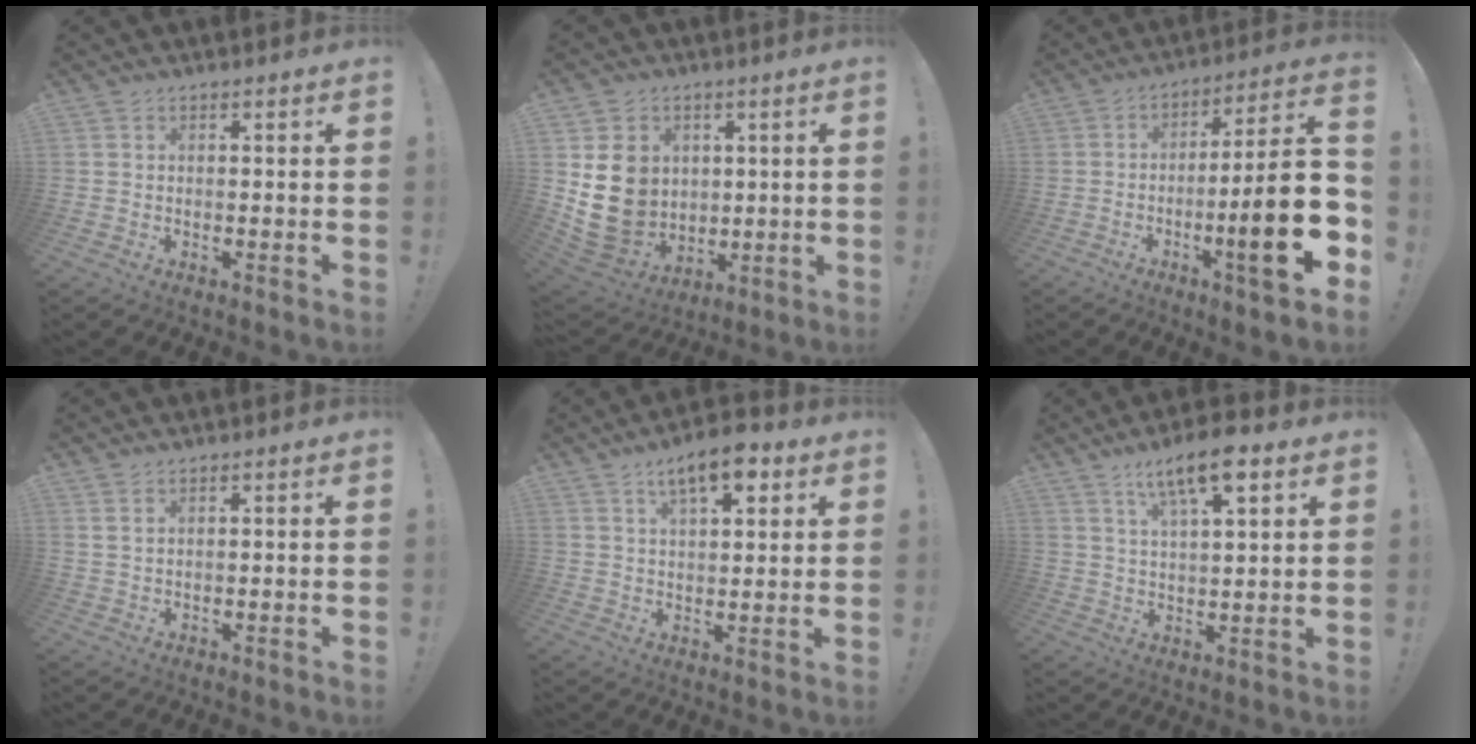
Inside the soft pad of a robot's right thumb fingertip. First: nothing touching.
{"total": 14.6, "force": [2.6, 12.5, 6.9], "torque": [-0.131, -0.016, 0.056]}
{"total": 20.5, "force": [-5.4, 2.6, 19.6], "torque": [-0.299, 0.019, -0.084]}
{"total": 1.9, "force": [1.2, 0.6, 1.3], "torque": [-0.032, 0.000, 0.024]}
{"total": 9.7, "force": [5.4, 3.8, 7.2], "torque": [-0.102, -0.019, 0.090]}
{"total": 11.5, "force": [6.5, 3.8, 8.7], "torque": [-0.141, -0.021, 0.108]}